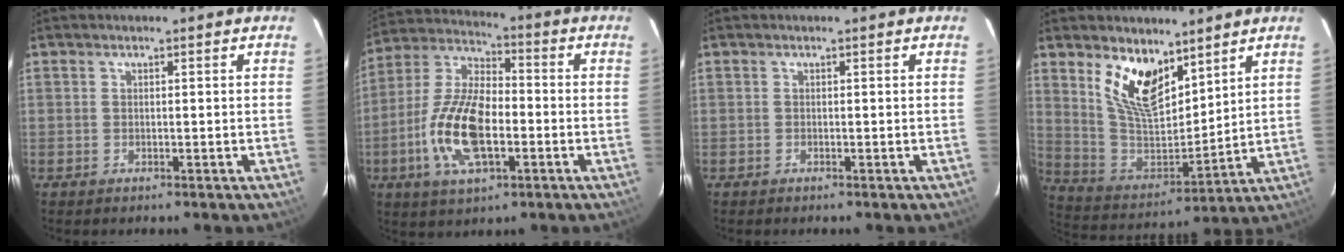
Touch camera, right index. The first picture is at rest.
{"total": 15.7, "force": [-4.3, 7.0, 13.4], "torque": [-0.284, -0.002, -0.084]}
{"total": 0.0}
{"total": 13.8, "force": [8.7, 6.5, 8.6], "torque": [-0.166, -0.006, 0.177]}